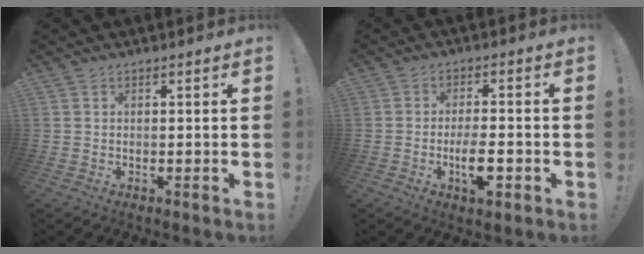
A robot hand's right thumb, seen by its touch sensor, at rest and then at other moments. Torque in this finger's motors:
{"motor_torque": [0.04, 0.27, 0.73, -0.32, 0.05]}